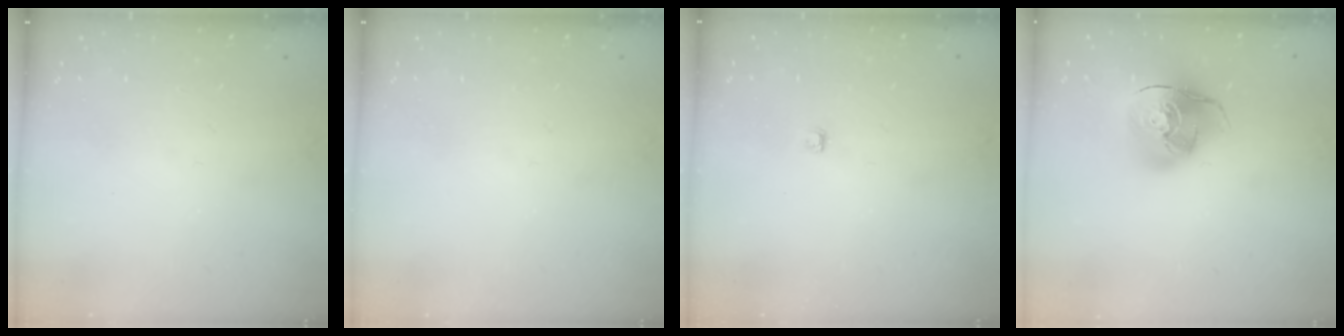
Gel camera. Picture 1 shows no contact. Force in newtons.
{"total": 0.0}
{"total": 2.8, "press": 2.8, "slide": 0.4}
{"total": 16.2, "press": 16.0, "slide": 2.4}